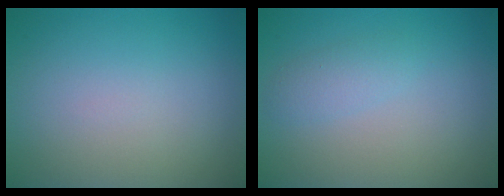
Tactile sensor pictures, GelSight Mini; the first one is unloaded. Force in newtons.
{"total": 1.5, "press": 1.5, "slide": 0.1}